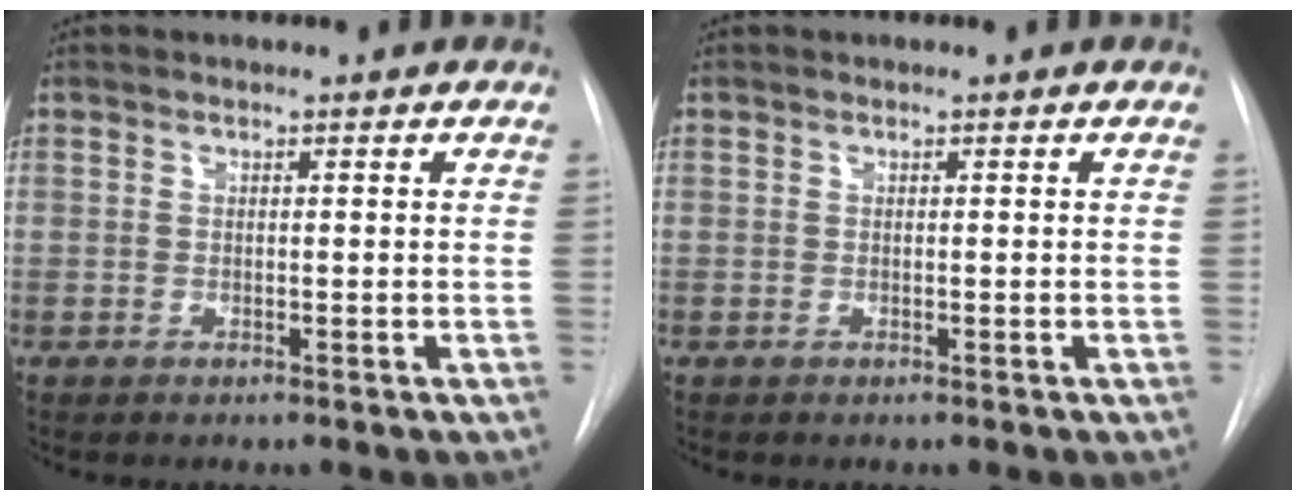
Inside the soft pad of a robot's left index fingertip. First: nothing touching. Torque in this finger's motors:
{"motor_torque": [-0.13, 0.14, 0.01, 0.00]}